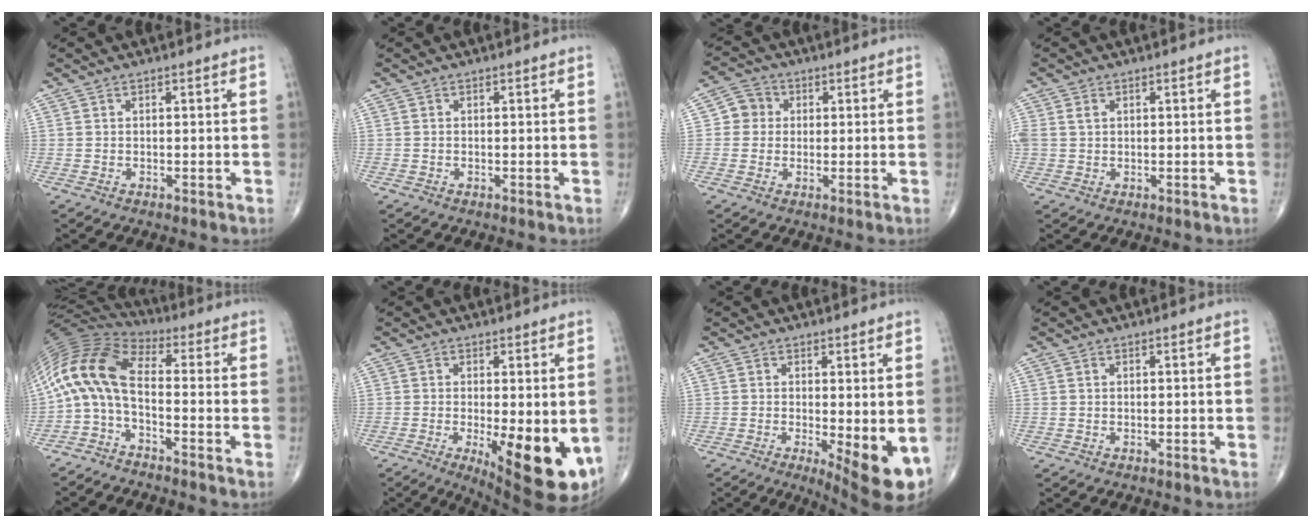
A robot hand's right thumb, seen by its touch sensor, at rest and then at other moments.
{"total": 0.0}
{"total": 4.6, "force": [0.5, 4.3, 1.3], "torque": [0.003, 0.006, -0.001]}
{"total": 2.2, "force": [0.6, 1.7, 1.3], "torque": [-0.032, 0.008, 0.019]}
{"total": 11.6, "force": [-2.2, 5.0, 10.2], "torque": [-0.210, 0.061, -0.062]}
{"total": 13.7, "force": [-3.0, 4.7, 12.5], "torque": [-0.161, -0.025, -0.028]}
{"total": 9.1, "force": [-1.8, 2.7, 8.5], "torque": [-0.116, -0.023, -0.019]}
{"total": 0.0}